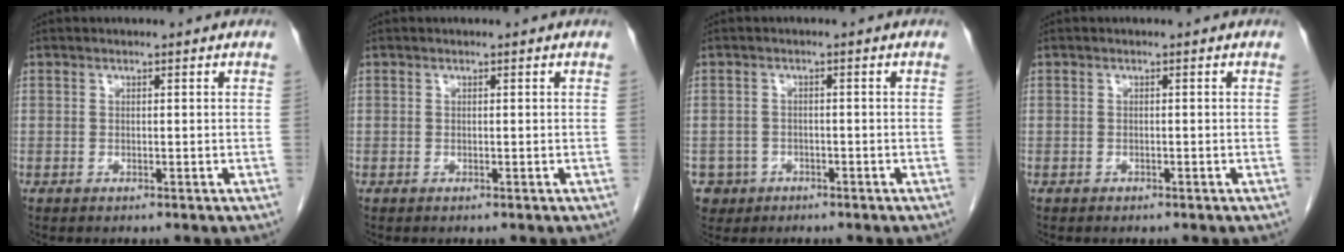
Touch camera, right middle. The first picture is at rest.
{"total": 0.0}
{"total": 3.6, "force": [-1.8, 3.1, -0.1], "torque": [0.006, 0.012, -0.031]}
{"total": 0.0}